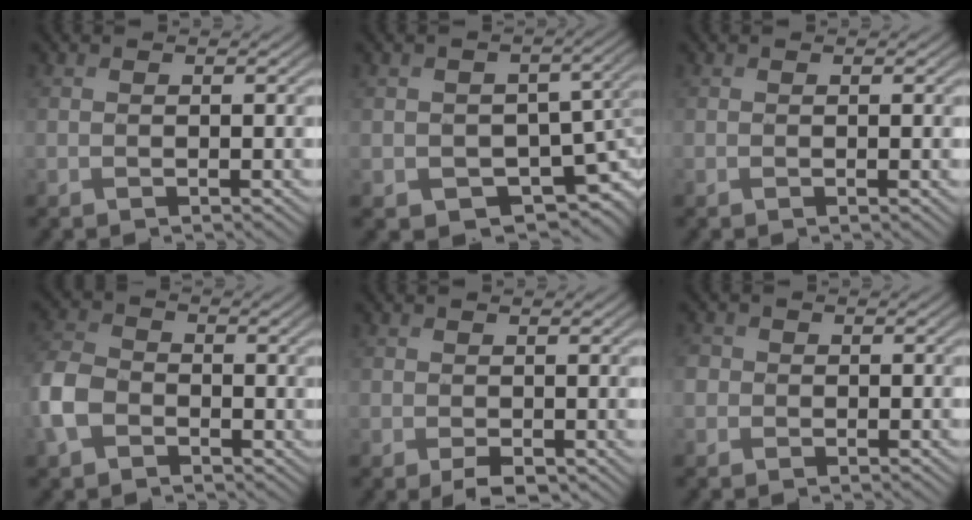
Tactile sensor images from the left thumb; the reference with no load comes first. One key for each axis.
{"total": 7.4, "fx": -1.2, "fy": 5.6, "fz": 4.7, "tx": -0.086, "ty": -0.035, "tz": -0.016}
{"total": 0.0}
{"total": 7.1, "fx": -2.5, "fy": 5.3, "fz": 4.0, "tx": -0.116, "ty": -0.007, "tz": -0.068}
{"total": 1.9, "fx": -0.6, "fy": 1.1, "fz": 1.4, "tx": -0.027, "ty": -0.006, "tz": -0.007}
{"total": 2.0, "fx": -0.2, "fy": 2.0, "fz": 0.5, "tx": -0.017, "ty": 0.001, "tz": -0.008}